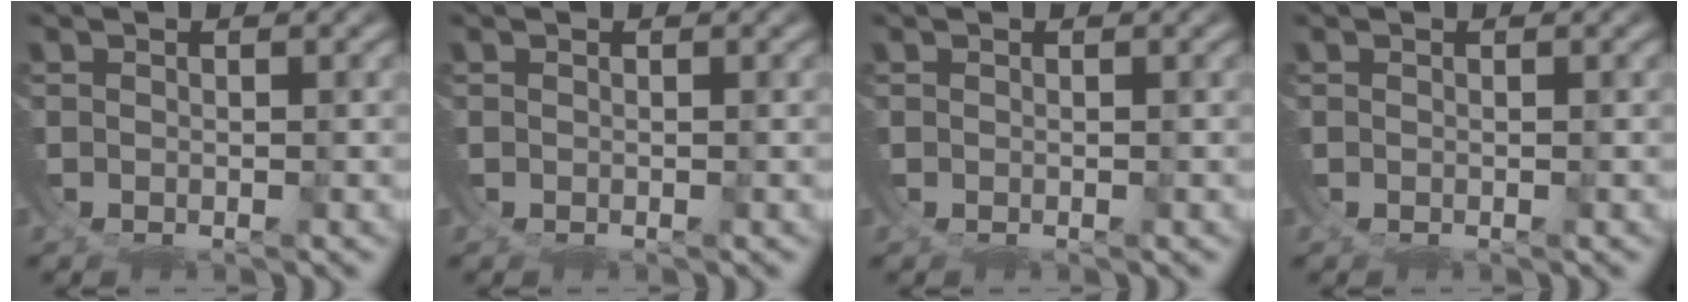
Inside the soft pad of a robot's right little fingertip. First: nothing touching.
{"total": 0.0}
{"total": 0.0}
{"total": 0.0}